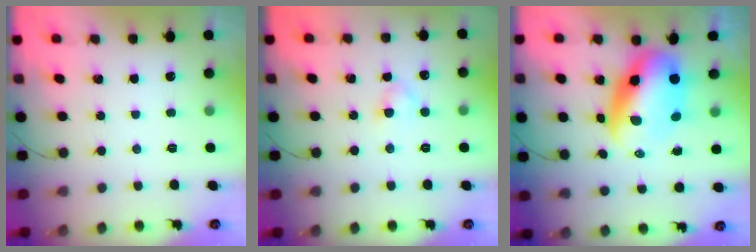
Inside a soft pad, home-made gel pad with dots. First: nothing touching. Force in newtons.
{"total": 2.7, "press": 2.4, "slide": 1.2}
{"total": 9.8, "press": 9.5, "slide": 2.5}